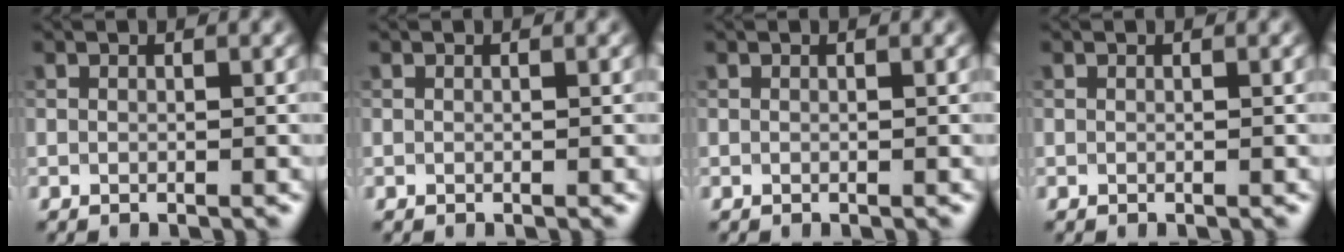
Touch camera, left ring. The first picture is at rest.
{"total": 0.0}
{"total": 0.0}
{"total": 0.0}